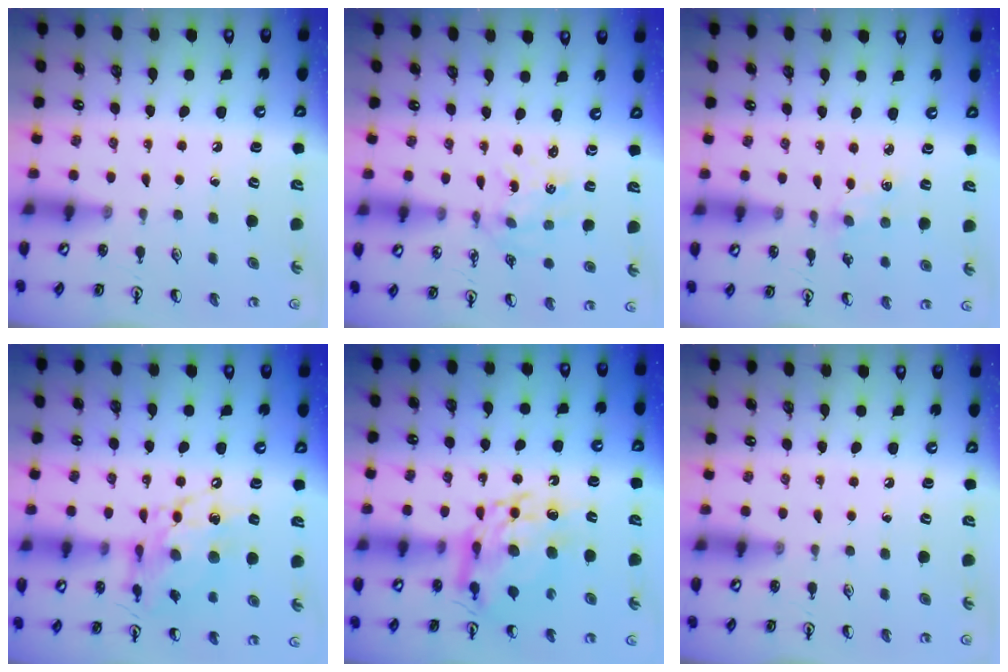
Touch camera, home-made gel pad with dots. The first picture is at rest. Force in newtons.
{"total": 1.1, "press": 1.1, "slide": 0.1}
{"total": 4.0, "press": 3.9, "slide": 0.5}
{"total": 12.7, "press": 12.7, "slide": 1.0}
{"total": 13.4, "press": 13.4, "slide": 1.1}
{"total": 0.0}